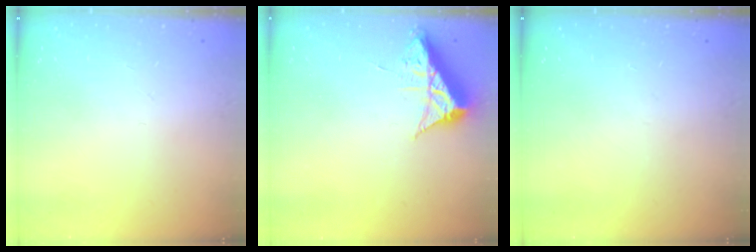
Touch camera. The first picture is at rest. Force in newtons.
{"total": 8.2, "press": 8.2, "slide": 0.3}
{"total": 0.0}